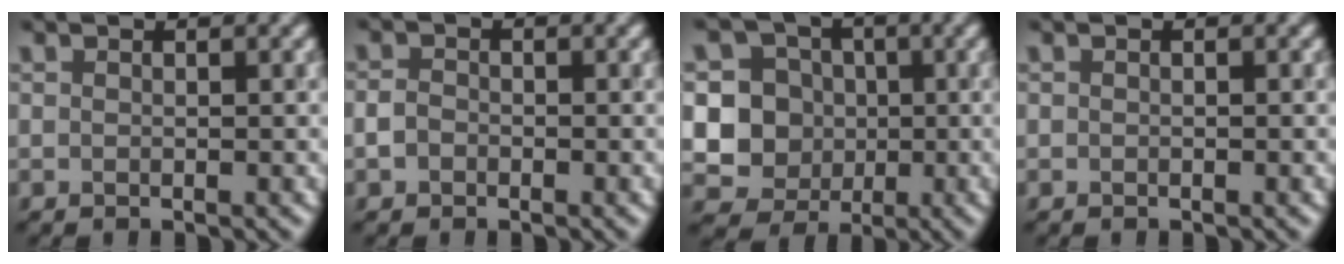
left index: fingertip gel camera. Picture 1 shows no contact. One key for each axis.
{"total": 1.1, "fx": -0.5, "fy": 0.9, "fz": 0.4, "tx": -0.005, "ty": 0.005, "tz": -0.013}
{"total": 8.2, "fx": -0.2, "fy": 7.9, "fz": 2.1, "tx": -0.043, "ty": 0.019, "tz": -0.024}
{"total": 0.0}